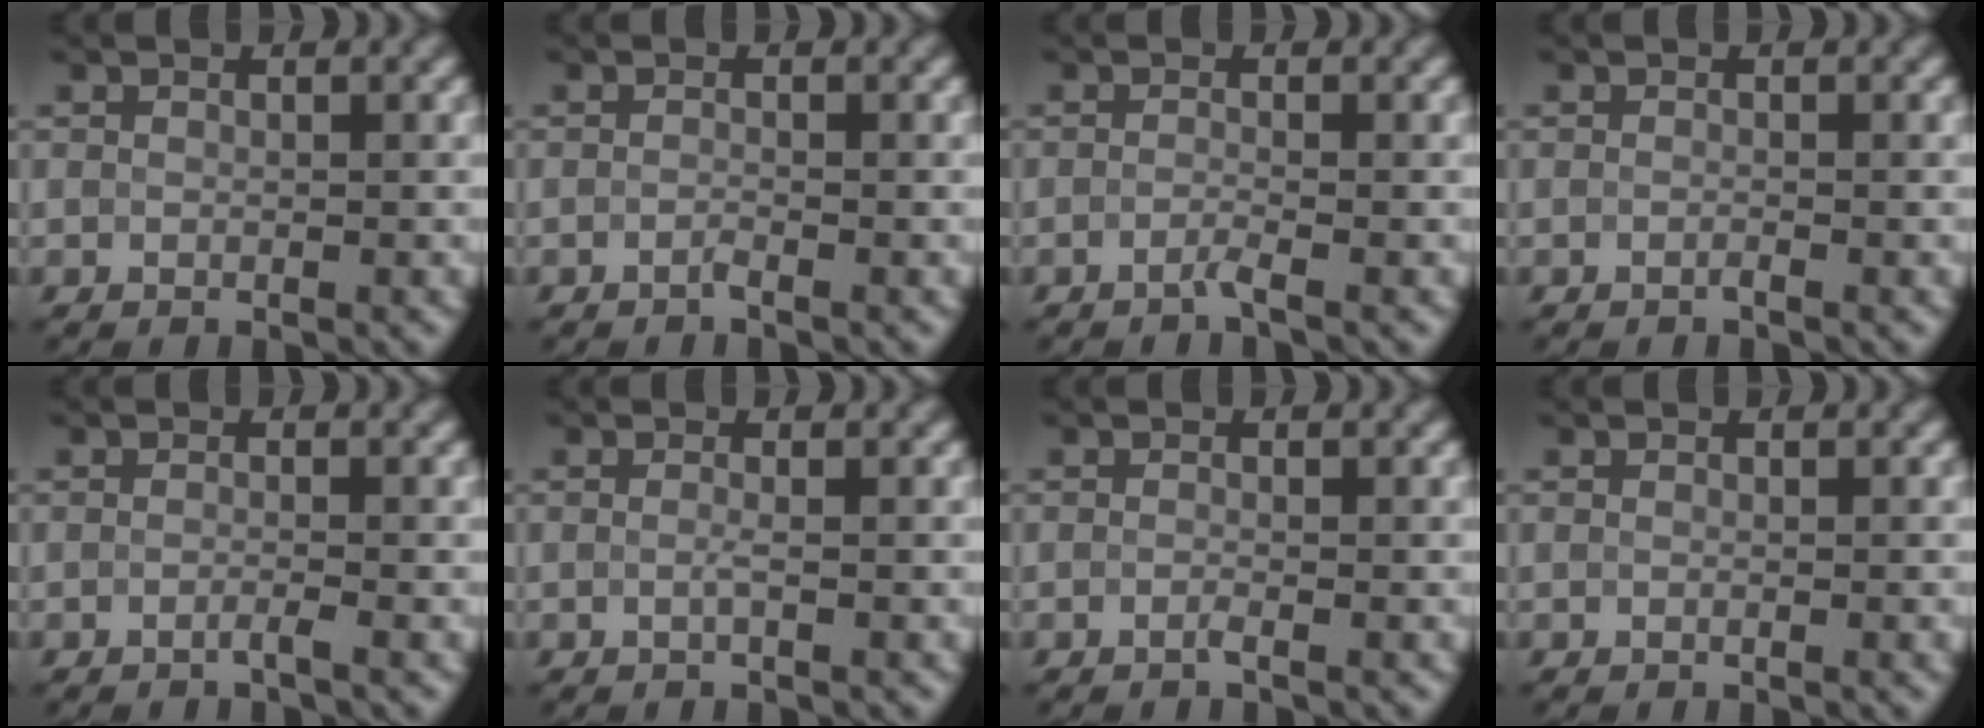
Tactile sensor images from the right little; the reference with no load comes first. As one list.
[{"total": 1.2, "force": [-1.1, -0.4, -0.5], "torque": [0.004, -0.002, -0.017]}, {"total": 1.4, "force": [-1.3, -0.4, -0.1], "torque": [0.000, -0.003, -0.027]}, {"total": 1.0, "force": [-0.9, -0.3, -0.3], "torque": [0.003, -0.005, -0.014]}, {"total": 1.1, "force": [-1.1, -0.3, 0.0], "torque": [0.000, -0.003, -0.021]}, {"total": 0.7, "force": [-0.6, -0.3, -0.1], "torque": [-0.003, -0.007, -0.012]}, {"total": 0.9, "force": [-0.9, -0.2, -0.1], "torque": [0.000, -0.006, -0.015]}, {"total": 0.8, "force": [-0.2, 0.3, 0.7], "torque": [-0.002, 0.000, -0.009]}]